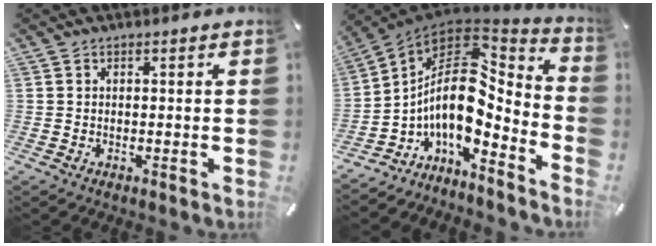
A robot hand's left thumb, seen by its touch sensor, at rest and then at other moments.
{"total": 14.3, "force": [0.0, 7.6, 12.1], "torque": [-0.246, -0.044, -0.014]}